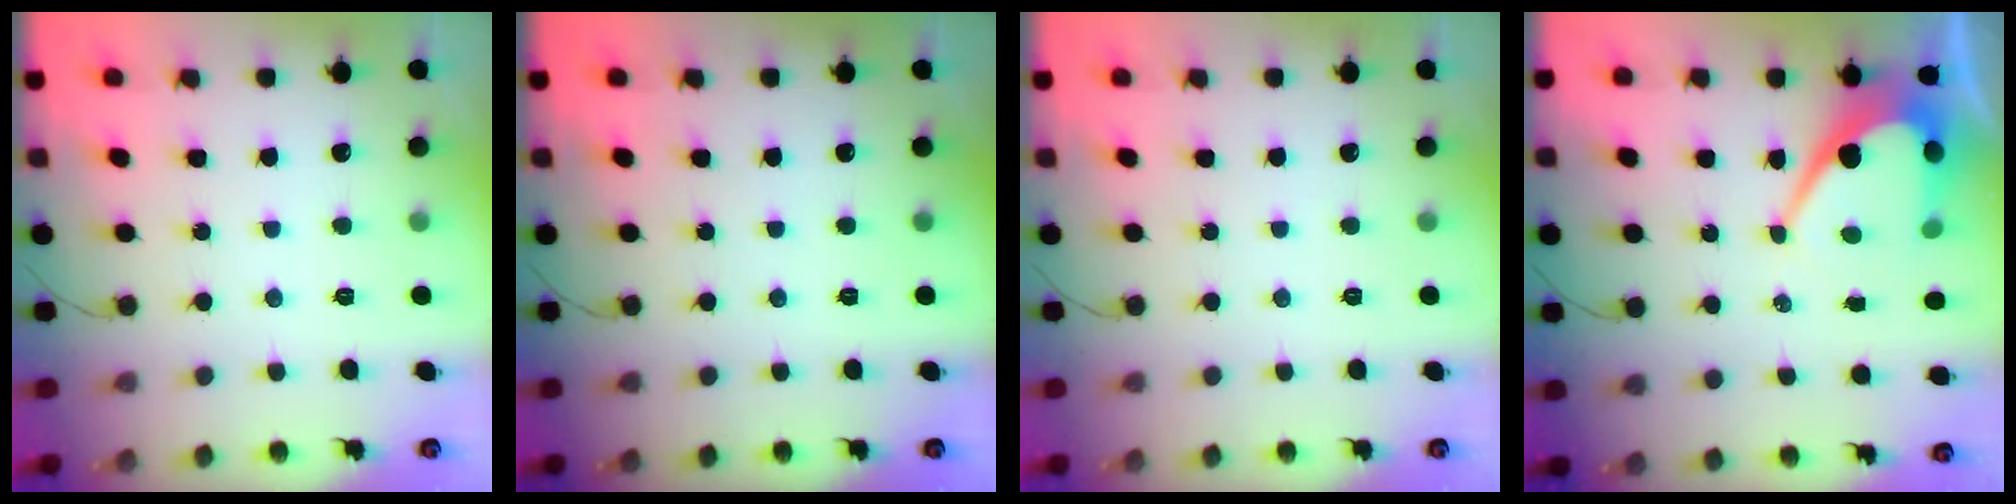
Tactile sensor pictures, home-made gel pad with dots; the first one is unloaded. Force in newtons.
{"total": 0.0}
{"total": 0.0}
{"total": 11.5, "press": 11.4, "slide": 0.9}